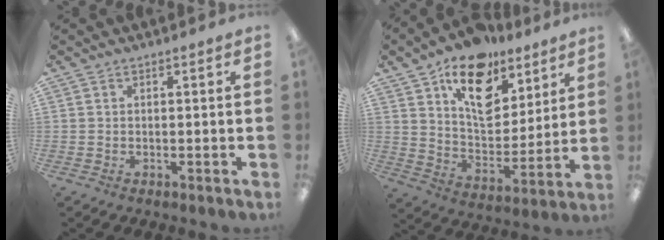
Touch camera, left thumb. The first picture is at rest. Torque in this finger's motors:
{"motor_torque": [0.53, 0.64, 1.25, -1.52, 0.14]}